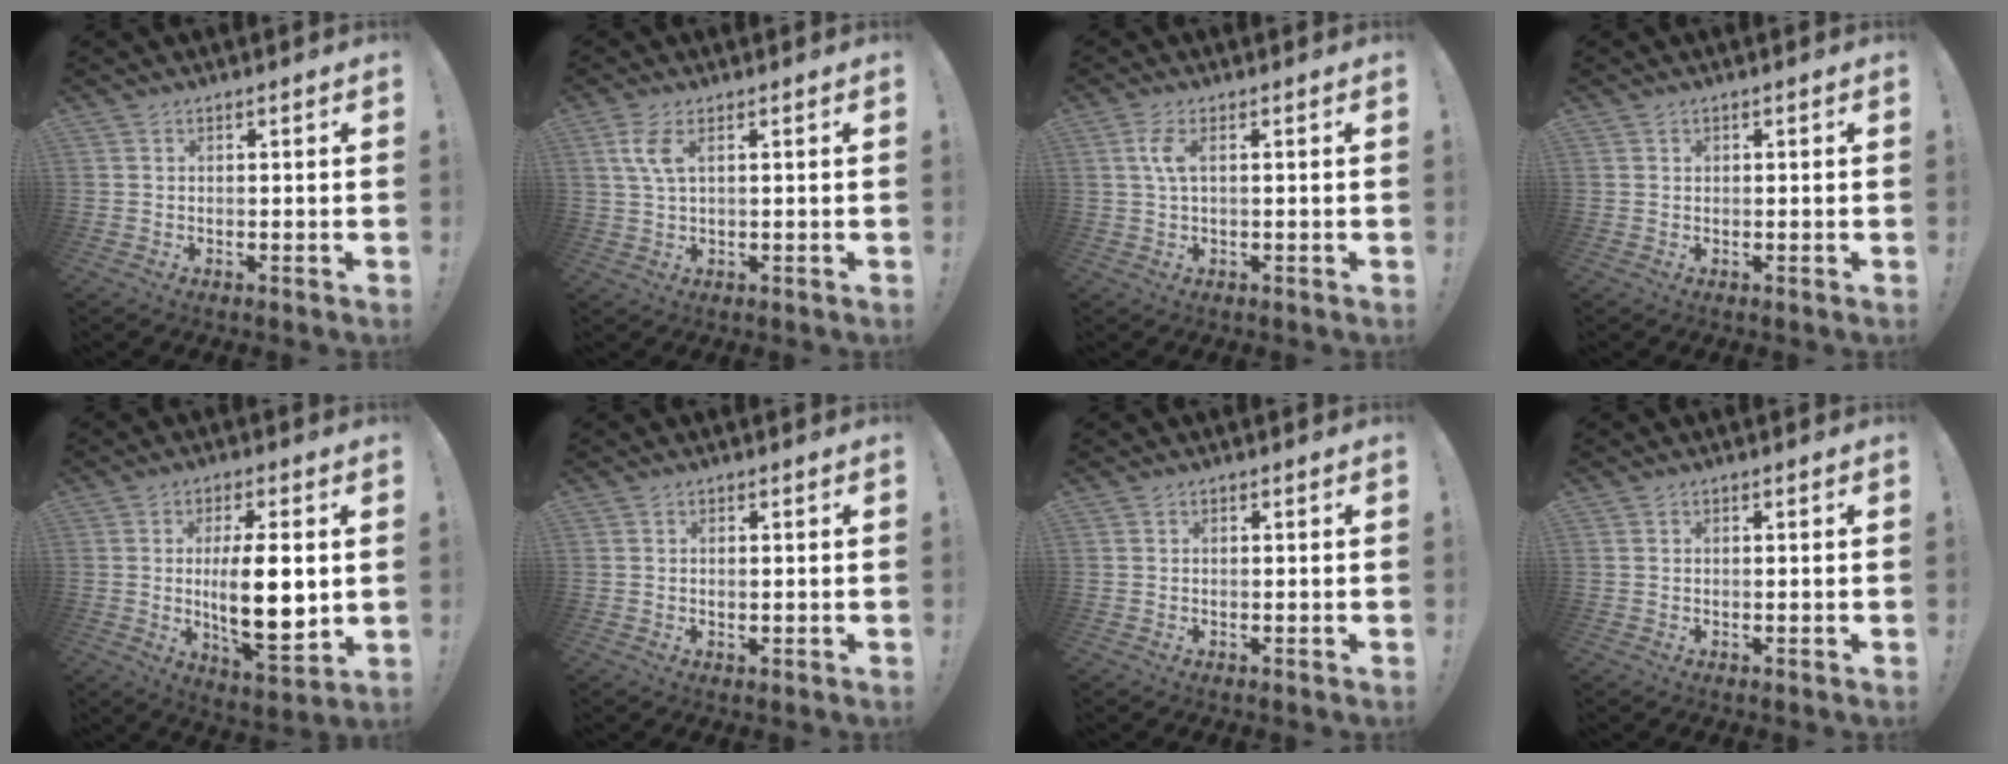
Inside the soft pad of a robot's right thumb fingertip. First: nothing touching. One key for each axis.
{"total": 5.2, "fx": 1.9, "fy": 1.9, "fz": 4.4, "tx": -0.093, "ty": -0.002, "tz": 0.033}
{"total": 4.1, "fx": 1.0, "fy": 1.2, "fz": 3.8, "tx": -0.072, "ty": 0.001, "tz": 0.017}
{"total": 0.6, "fx": 0.4, "fy": 0.5, "fz": 0.0, "tx": 0.002, "ty": -0.001, "tz": 0.007}
{"total": 15.0, "fx": 0.8, "fy": 5.3, "fz": 14.0, "tx": -0.237, "ty": -0.017, "tz": 0.005}
{"total": 0.6, "fx": 0.2, "fy": 0.2, "fz": 0.5, "tx": -0.006, "ty": -0.001, "tz": 0.003}
{"total": 0.0}
{"total": 0.0}